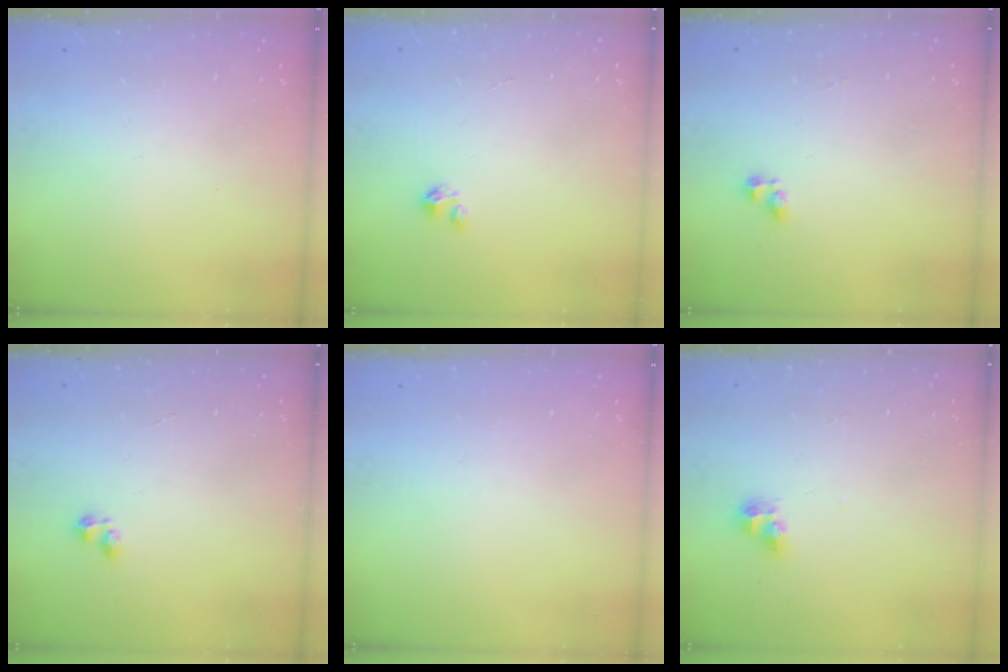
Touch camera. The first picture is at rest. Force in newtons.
{"total": 2.1, "press": 2.1, "slide": 0.2}
{"total": 3.0, "press": 2.9, "slide": 0.6}
{"total": 2.4, "press": 2.3, "slide": 0.8}
{"total": 0.0}
{"total": 6.0, "press": 6.0, "slide": 0.1}